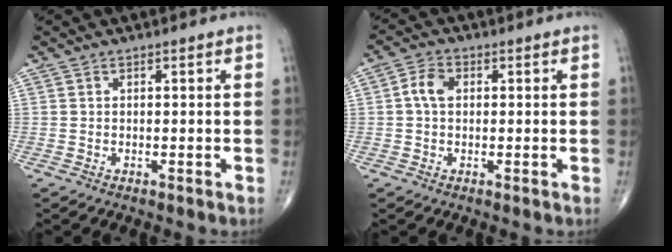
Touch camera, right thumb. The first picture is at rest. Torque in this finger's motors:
{"motor_torque": [-0.14, 0.18, 0.15, -0.12, 0.13]}